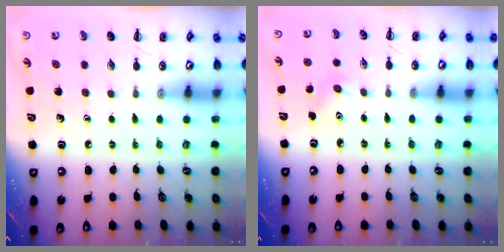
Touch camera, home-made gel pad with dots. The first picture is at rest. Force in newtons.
{"total": 4.9, "press": 4.7, "slide": 1.4}